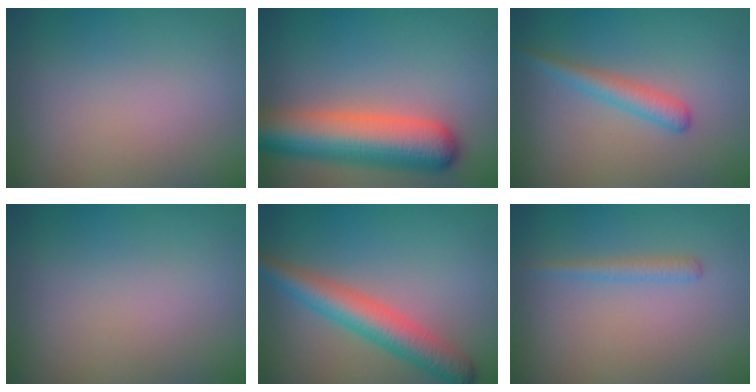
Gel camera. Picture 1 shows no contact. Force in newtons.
{"total": 8.1, "press": 8.1, "slide": 0.4}
{"total": 2.2, "press": 2.2, "slide": 0.0}
{"total": 0.0}
{"total": 5.2, "press": 5.1, "slide": 0.2}
{"total": 1.3, "press": 1.3, "slide": 0.0}